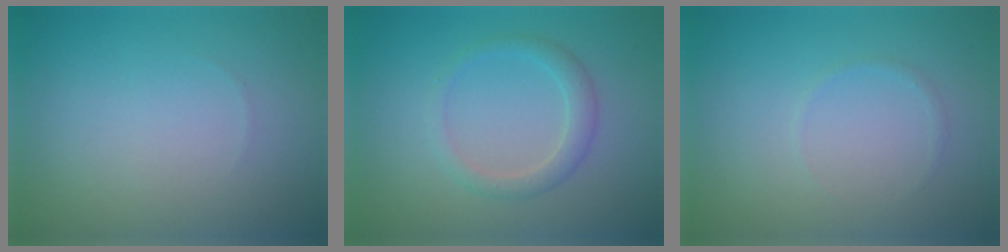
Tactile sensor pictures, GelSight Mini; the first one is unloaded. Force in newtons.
{"total": 2.0, "press": 2.0, "slide": 0.1}
{"total": 0.5, "press": 0.5, "slide": 0.0}